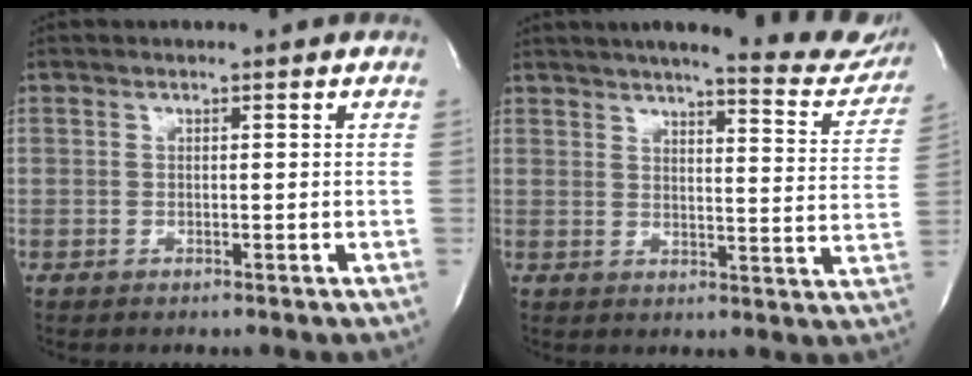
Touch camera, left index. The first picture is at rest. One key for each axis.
{"total": 18.9, "fx": 16.8, "fy": 2.3, "fz": 8.4, "tx": -0.104, "ty": -0.046, "tz": 0.191}